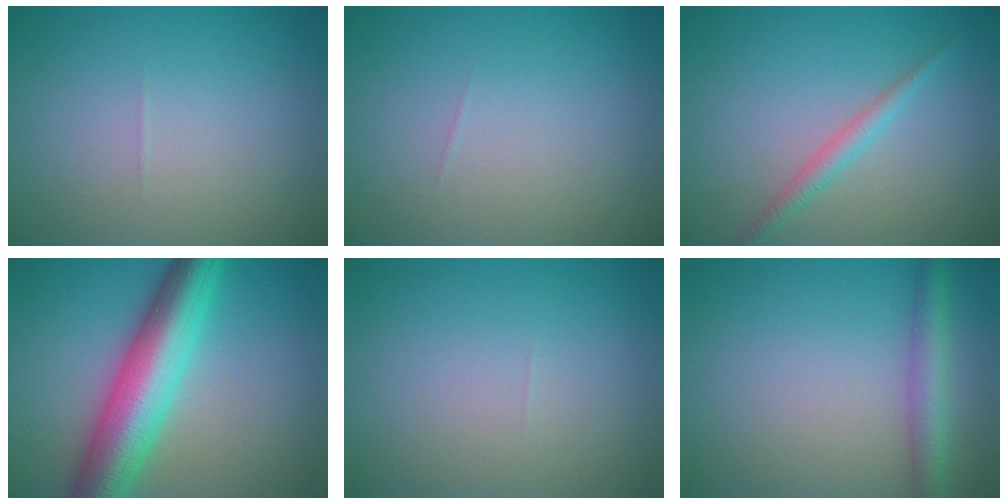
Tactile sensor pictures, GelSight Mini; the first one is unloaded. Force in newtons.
{"total": 0.0}
{"total": 1.7, "press": 1.7, "slide": 0.0}
{"total": 9.2, "press": 9.2, "slide": 0.3}
{"total": 0.0}
{"total": 3.1, "press": 3.1, "slide": 0.1}